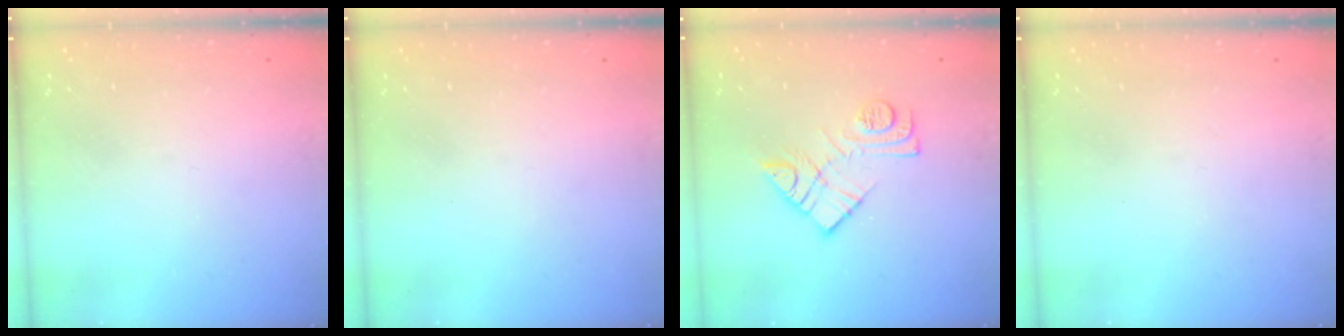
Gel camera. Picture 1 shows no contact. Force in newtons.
{"total": 0.0}
{"total": 12.1, "press": 12.0, "slide": 0.8}
{"total": 0.0}